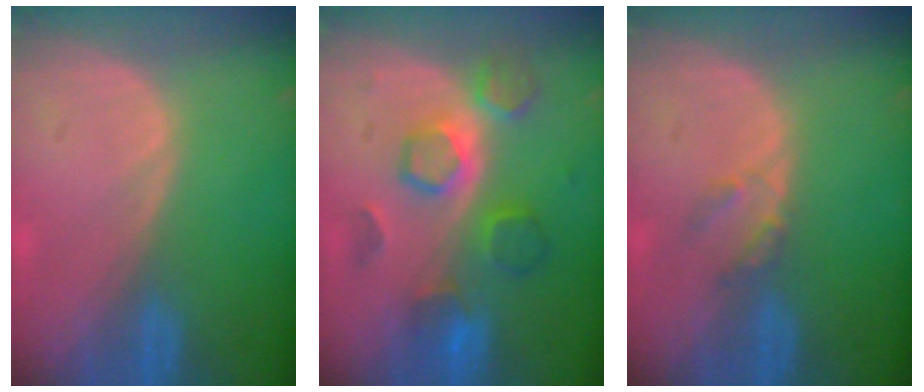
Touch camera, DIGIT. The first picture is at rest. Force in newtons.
{"total": 8.2, "press": 7.7, "slide": 2.9}
{"total": 2.2, "press": 2.1, "slide": 0.4}